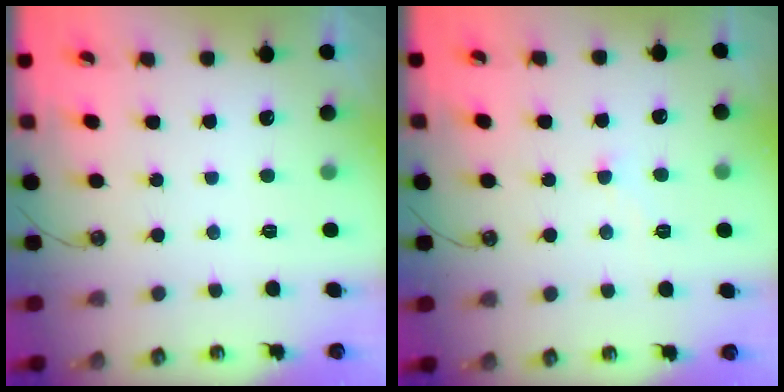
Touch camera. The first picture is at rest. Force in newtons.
{"total": 0.5, "press": 0.2, "slide": 0.5}